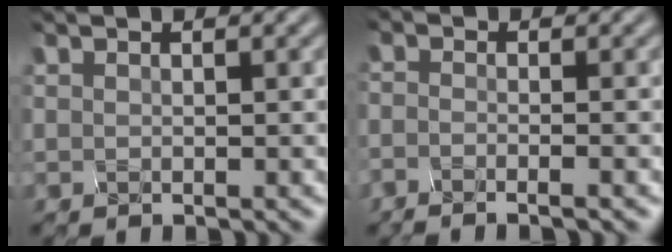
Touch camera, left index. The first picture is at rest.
{"total": 1.9, "force": [-1.7, 0.5, 0.8], "torque": [0.006, -0.004, -0.044]}